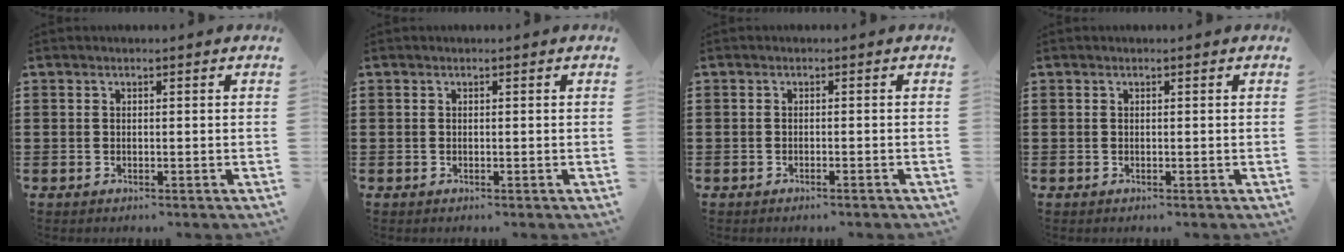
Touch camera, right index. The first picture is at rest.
{"total": 0.0}
{"total": 0.7, "force": [-0.6, 0.0, 0.2], "torque": [-0.006, -0.001, -0.013]}
{"total": 0.0}